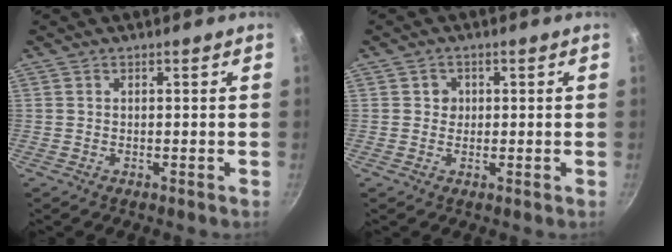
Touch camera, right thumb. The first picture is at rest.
{"total": 1.9, "force": [0.2, 1.9, 0.4], "torque": [0.007, 0.001, 0.000]}